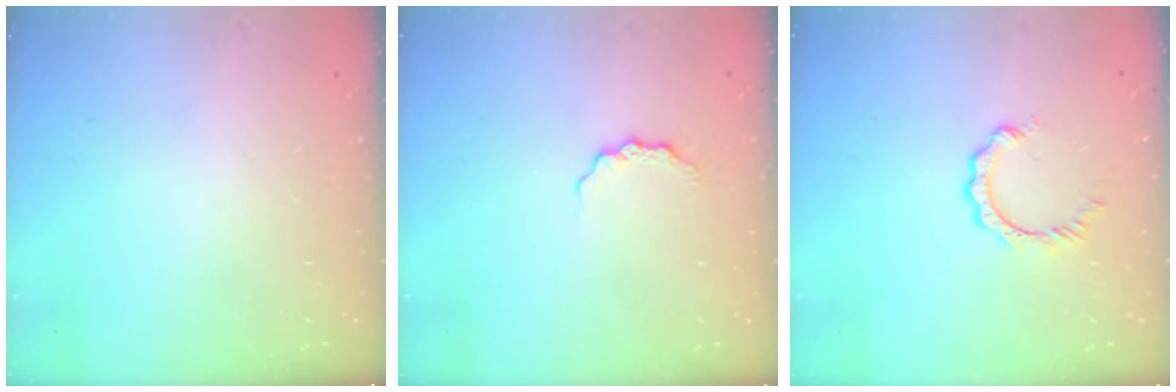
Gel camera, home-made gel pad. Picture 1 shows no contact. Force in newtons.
{"total": 4.8, "press": 4.8, "slide": 0.6}
{"total": 2.9, "press": 2.9, "slide": 0.4}